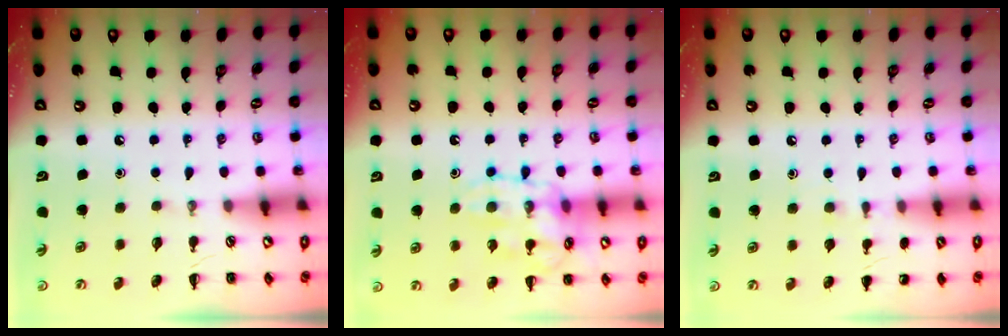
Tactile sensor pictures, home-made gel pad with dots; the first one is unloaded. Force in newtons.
{"total": 14.2, "press": 14.2, "slide": 1.2}
{"total": 4.8, "press": 4.5, "slide": 1.5}